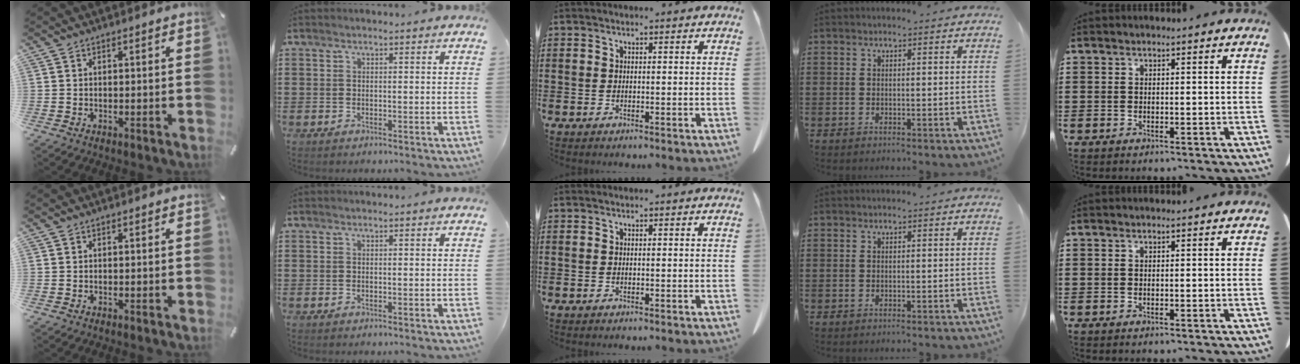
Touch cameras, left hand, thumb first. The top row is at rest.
{}